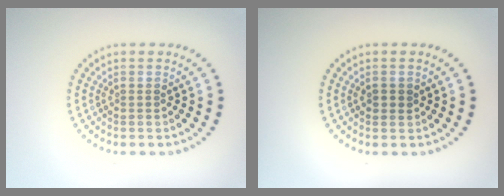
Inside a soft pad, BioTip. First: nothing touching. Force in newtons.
{"total": 1.1, "press": 1.1, "slide": 0.2}